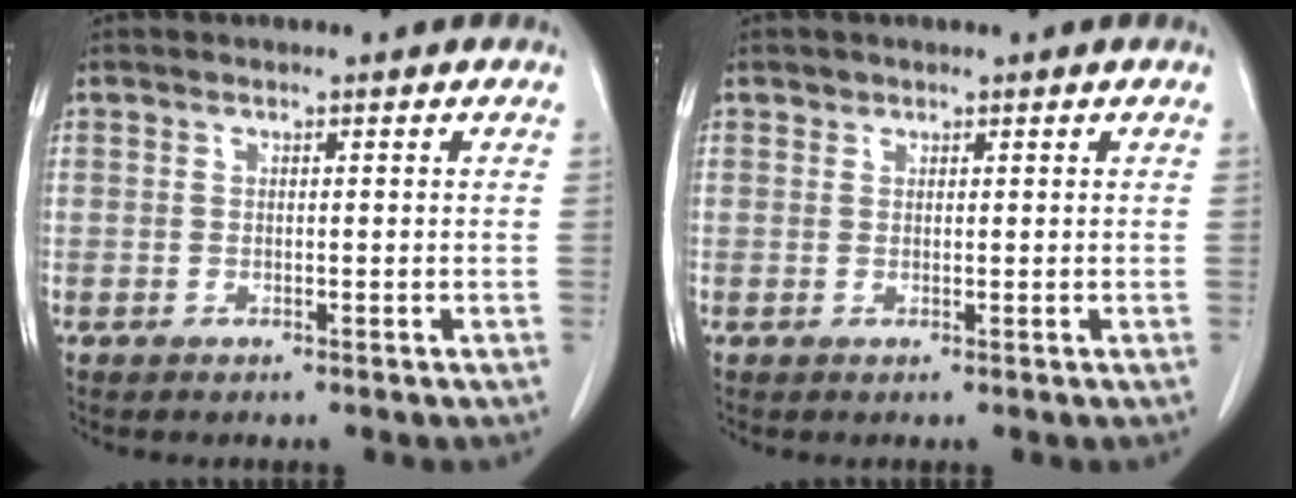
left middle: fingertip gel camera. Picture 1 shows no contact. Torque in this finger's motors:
{"motor_torque": [0.01, -0.02, 0.06, 0.00]}